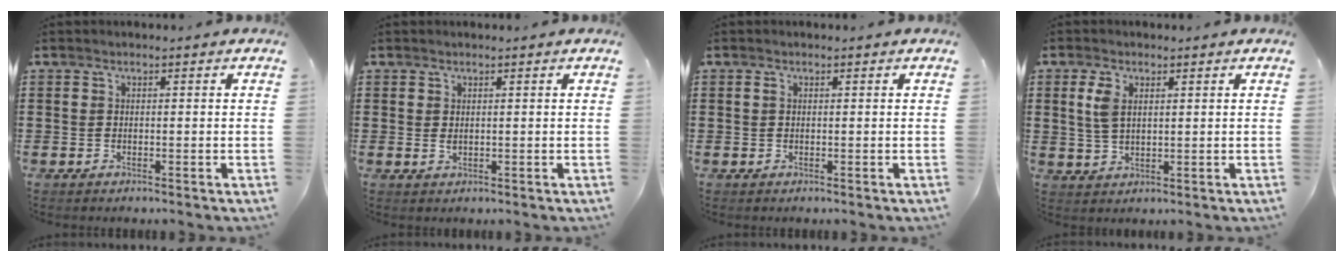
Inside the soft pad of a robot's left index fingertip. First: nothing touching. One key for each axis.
{"total": 0.9, "fx": 0.3, "fy": 0.4, "fz": 0.7, "tx": -0.014, "ty": 0.004, "tz": 0.004}
{"total": 0.7, "fx": 0.2, "fy": 0.3, "fz": 0.6, "tx": -0.013, "ty": 0.002, "tz": 0.004}
{"total": 4.0, "fx": 1.4, "fy": 2.2, "fz": 3.1, "tx": -0.070, "ty": 0.010, "tz": 0.023}